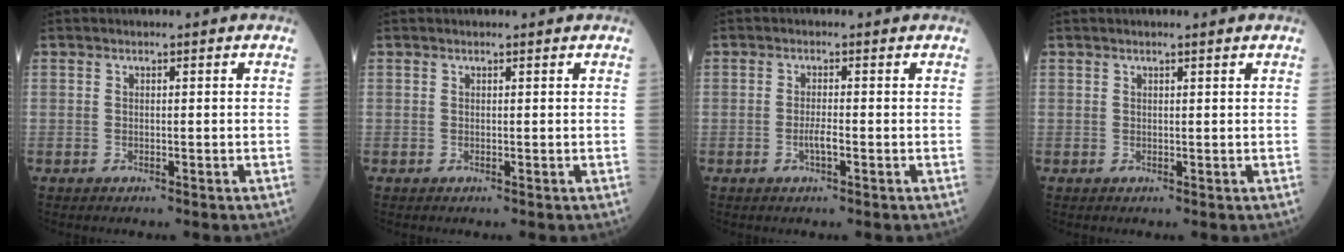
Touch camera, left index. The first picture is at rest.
{"total": 0.0}
{"total": 1.7, "force": [-0.8, 0.2, 1.5], "torque": [-0.030, -0.004, -0.014]}
{"total": 1.1, "force": [0.9, -0.2, 0.6], "torque": [-0.012, 0.005, 0.017]}